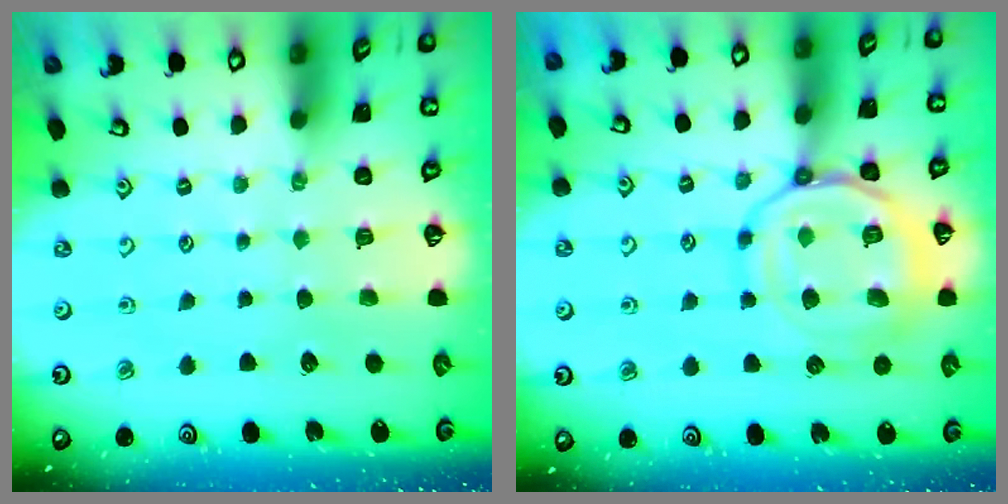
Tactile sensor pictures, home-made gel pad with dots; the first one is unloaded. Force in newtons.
{"total": 16.4, "press": 16.3, "slide": 1.6}